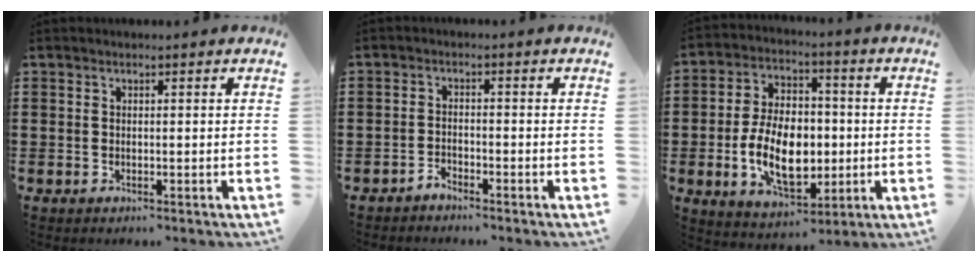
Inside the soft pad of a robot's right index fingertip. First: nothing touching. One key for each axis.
{"total": 1.7, "fx": -1.7, "fy": 0.2, "fz": 0.0, "tx": -0.006, "ty": 0.004, "tz": -0.036}
{"total": 11.8, "fx": -1.7, "fy": 7.4, "fz": 9.1, "tx": -0.176, "ty": -0.003, "tz": -0.033}